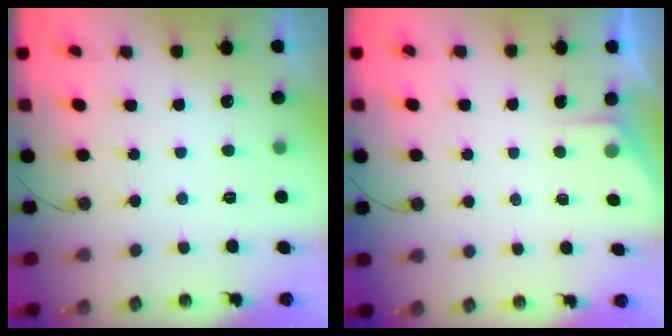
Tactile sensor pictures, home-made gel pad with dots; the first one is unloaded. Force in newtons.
{"total": 1.8, "press": 1.7, "slide": 0.3}